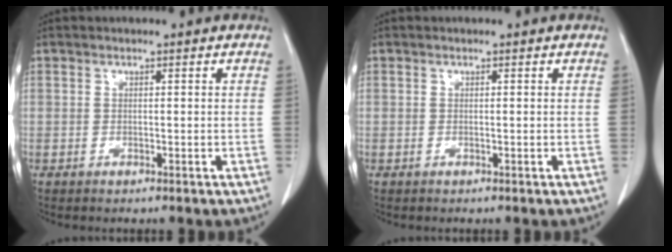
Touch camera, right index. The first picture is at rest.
{"total": 0.0}